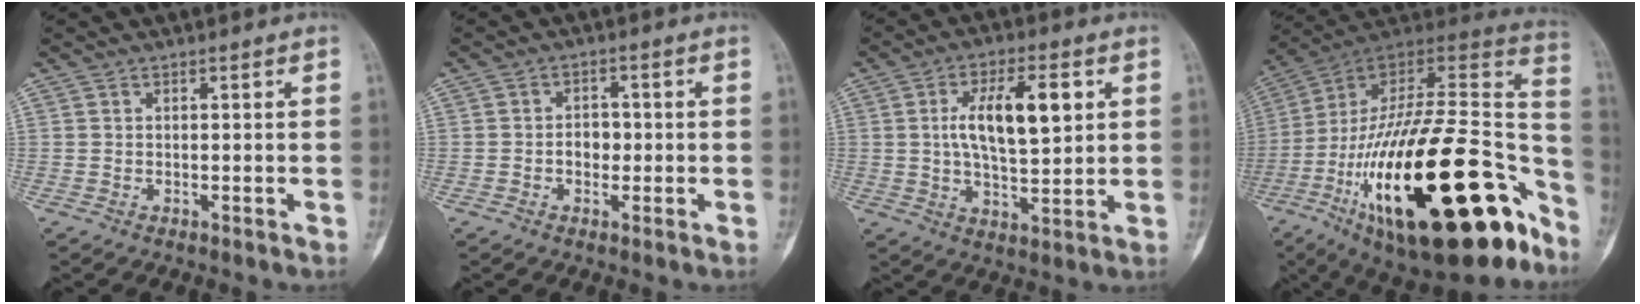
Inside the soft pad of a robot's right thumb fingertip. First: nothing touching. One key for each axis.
{"total": 3.3, "fx": -0.5, "fy": 2.5, "fz": 2.0, "tx": -0.015, "ty": 0.010, "tz": -0.013}
{"total": 12.8, "fx": 2.8, "fy": 5.3, "fz": 11.3, "tx": -0.185, "ty": -0.004, "tz": 0.050}
{"total": 39.5, "fx": -16.0, "fy": 15.6, "fz": 32.6, "tx": -0.479, "ty": 0.057, "tz": -0.253}